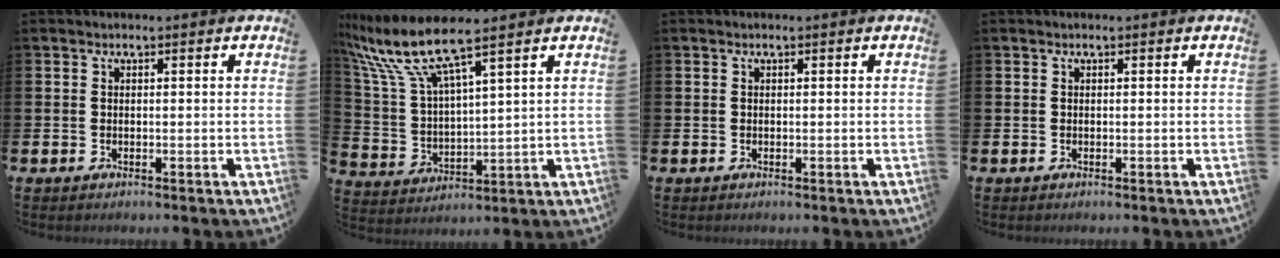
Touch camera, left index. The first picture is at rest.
{"total": 8.9, "force": [7.5, 0.7, 4.8], "torque": [-0.129, -0.035, 0.127]}
{"total": 0.0}
{"total": 0.0}